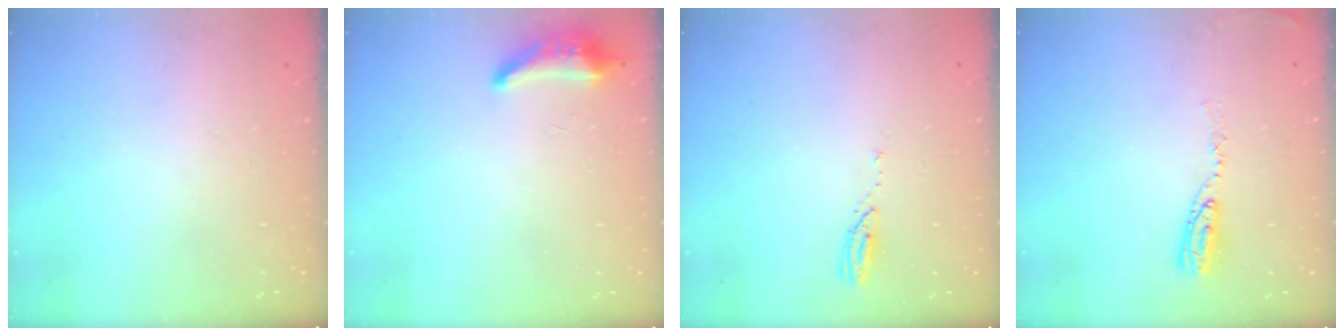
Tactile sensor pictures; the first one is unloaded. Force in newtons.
{"total": 8.3, "press": 8.1, "slide": 1.8}
{"total": 3.0, "press": 2.9, "slide": 0.3}
{"total": 6.8, "press": 6.8, "slide": 0.6}